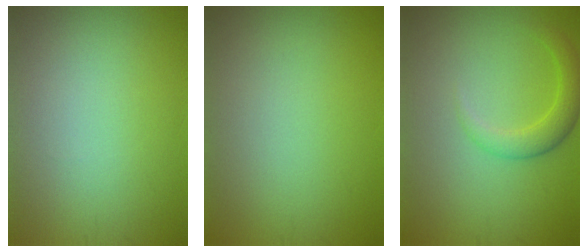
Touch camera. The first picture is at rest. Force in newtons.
{"total": 0.0}
{"total": 2.7, "press": 2.7, "slide": 0.1}